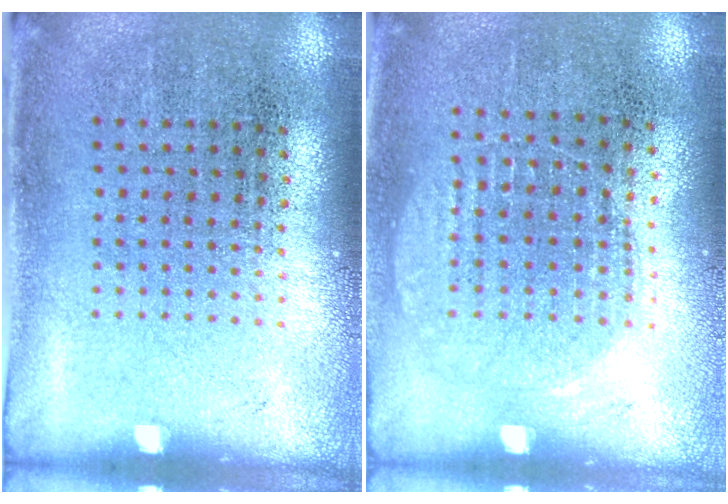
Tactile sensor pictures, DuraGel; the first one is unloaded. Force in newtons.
{"total": 1.0, "press": 0.9, "slide": 0.4}